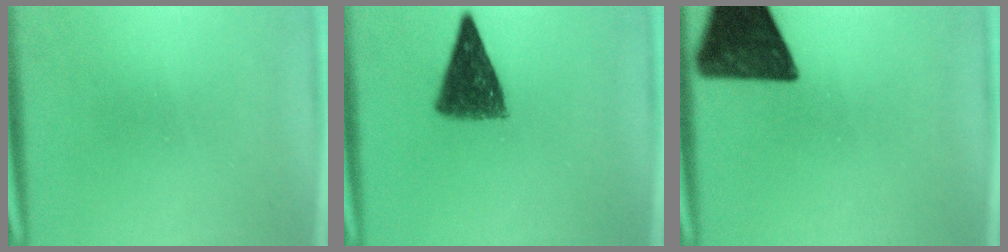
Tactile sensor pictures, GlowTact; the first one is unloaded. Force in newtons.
{"total": 8.9}
{"total": 13.8}